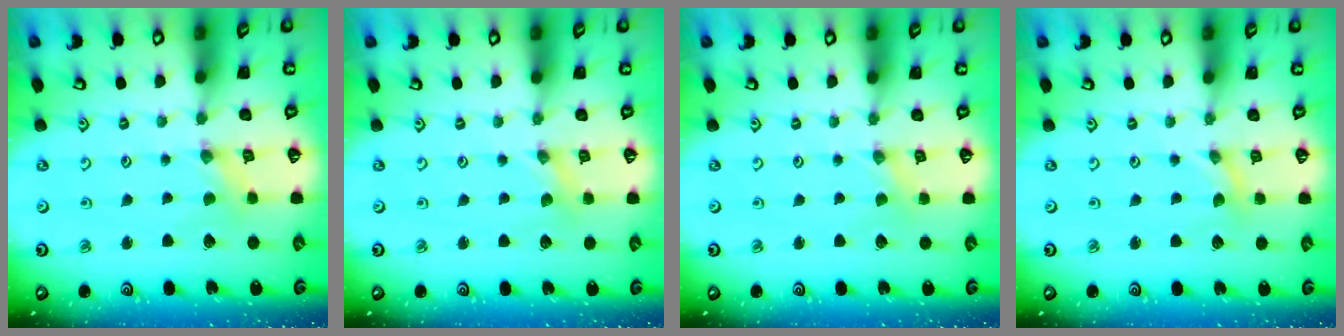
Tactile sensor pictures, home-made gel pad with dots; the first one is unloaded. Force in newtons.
{"total": 0.0}
{"total": 0.0}
{"total": 0.0}